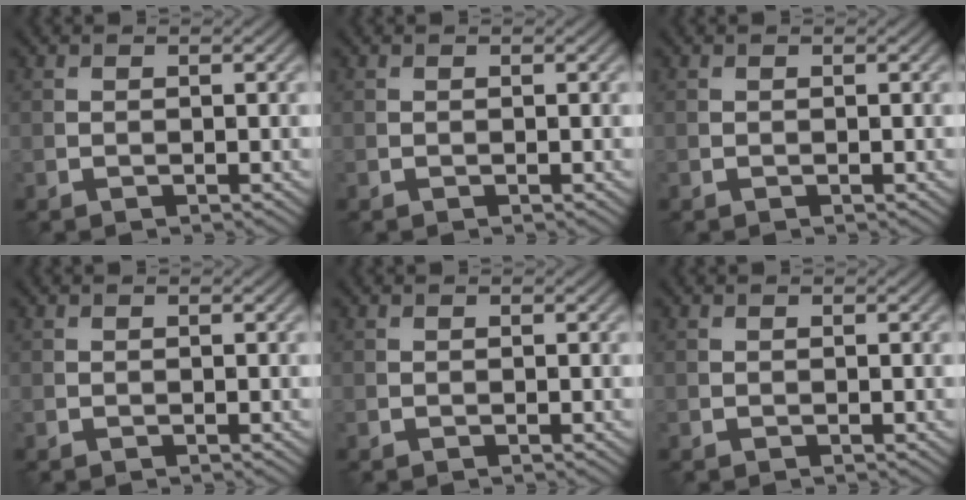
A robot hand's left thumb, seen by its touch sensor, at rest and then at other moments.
{"total": 0.0}
{"total": 0.0}
{"total": 0.0}
{"total": 0.0}
{"total": 0.0}